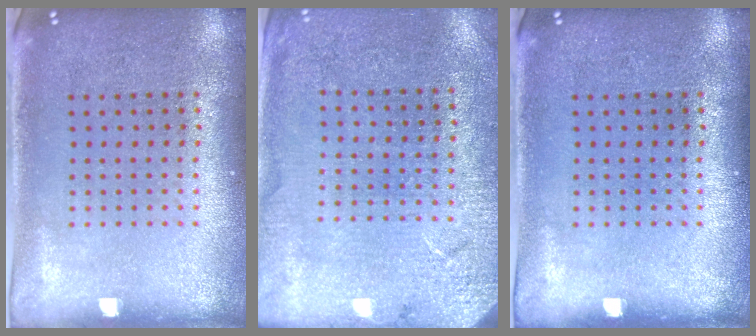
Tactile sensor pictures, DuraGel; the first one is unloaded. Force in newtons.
{"total": 2.7, "press": 2.7, "slide": 0.1}
{"total": 0.0}